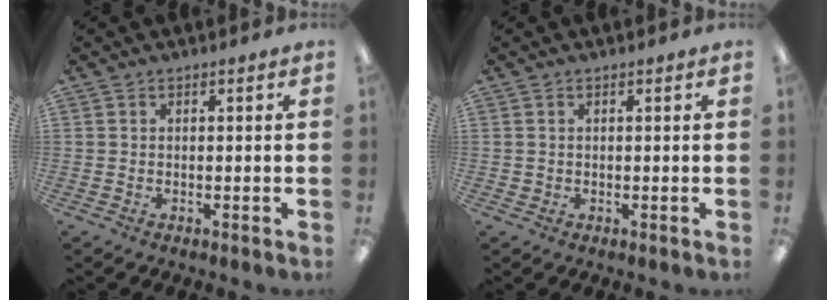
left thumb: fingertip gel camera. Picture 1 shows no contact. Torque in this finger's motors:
{"motor_torque": [-0.21, 0.11, 0.00, -0.01, -0.02]}